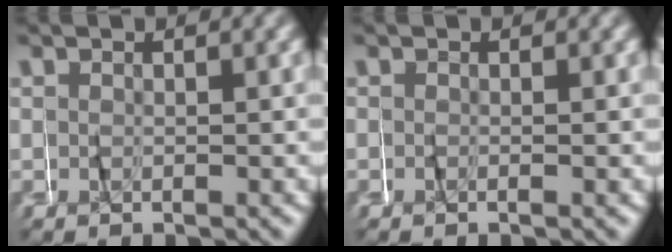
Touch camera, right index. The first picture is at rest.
{"total": 0.0}